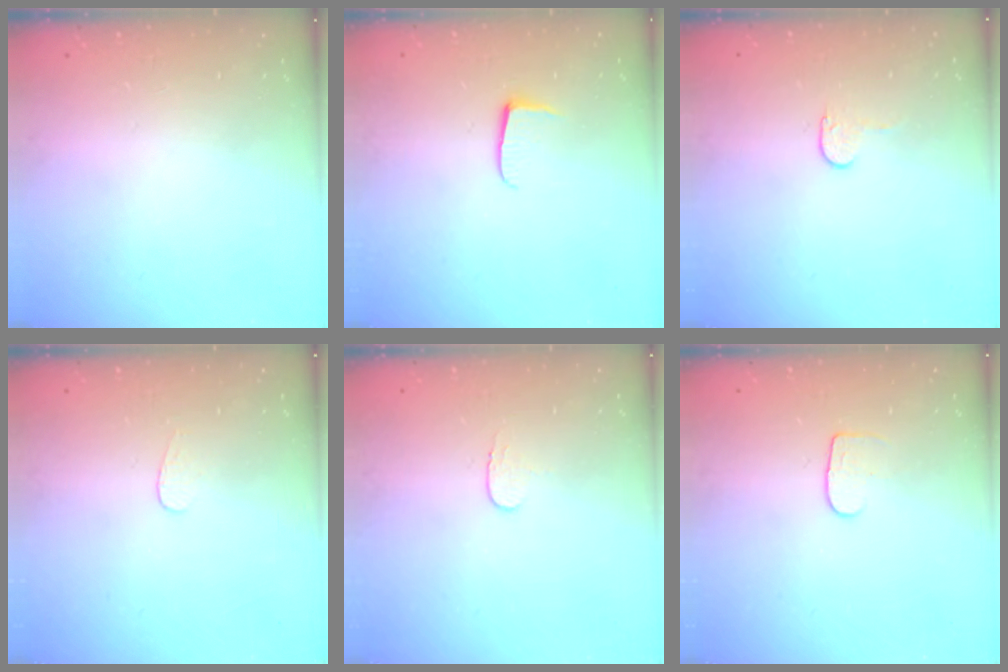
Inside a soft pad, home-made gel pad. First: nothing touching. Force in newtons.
{"total": 5.4, "press": 5.3, "slide": 0.5}
{"total": 3.8, "press": 3.8, "slide": 0.4}
{"total": 3.5, "press": 3.5, "slide": 0.3}
{"total": 3.4, "press": 3.4, "slide": 0.4}
{"total": 4.3, "press": 4.3, "slide": 0.5}